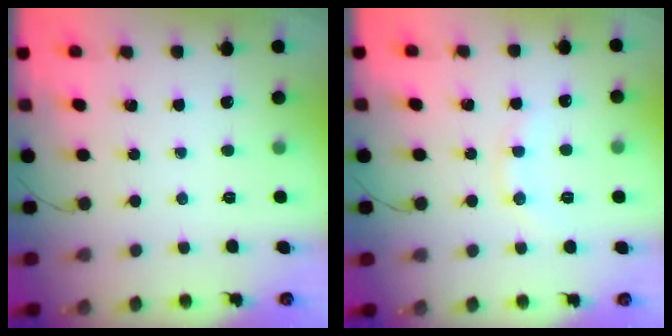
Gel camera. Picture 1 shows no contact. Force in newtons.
{"total": 6.1, "press": 6.0, "slide": 1.1}